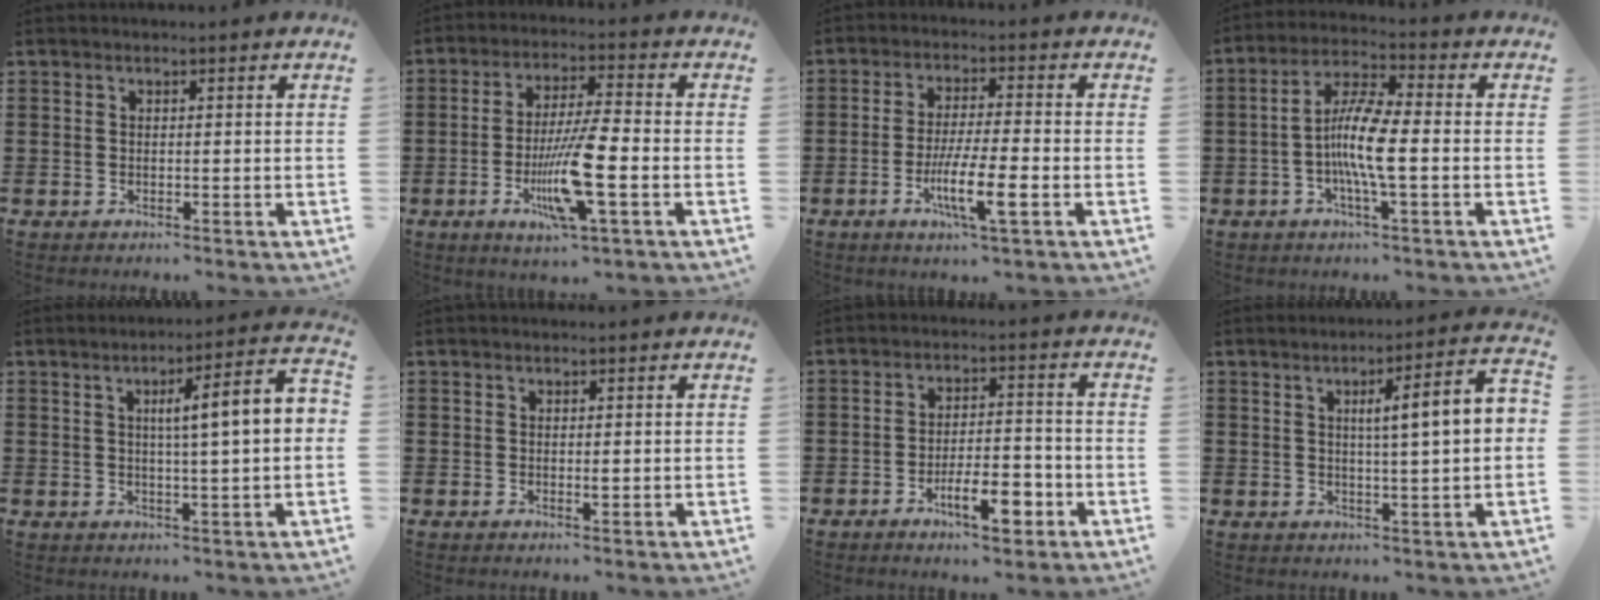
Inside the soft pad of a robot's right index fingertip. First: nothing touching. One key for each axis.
{"total": 10.7, "fx": -3.2, "fy": 1.6, "fz": 10.1, "tx": -0.198, "ty": -0.013, "tz": -0.062}
{"total": 8.1, "fx": -3.0, "fy": 1.3, "fz": 7.5, "tx": -0.139, "ty": -0.011, "tz": -0.054}
{"total": 8.3, "fx": -1.6, "fy": 1.7, "fz": 8.0, "tx": -0.164, "ty": -0.005, "tz": -0.036}
{"total": 7.3, "fx": 0.8, "fy": 0.3, "fz": 7.2, "tx": -0.120, "ty": -0.009, "tz": 0.000}
{"total": 0.8, "fx": 0.1, "fy": 0.4, "fz": 0.7, "tx": -0.014, "ty": 0.002, "tz": 0.002}
{"total": 7.9, "fx": -3.9, "fy": 2.8, "fz": 6.2, "tx": -0.110, "ty": 0.004, "tz": -0.067}
{"total": 7.1, "fx": 1.0, "fy": 0.4, "fz": 7.0, "tx": -0.109, "ty": -0.013, "tz": 0.001}